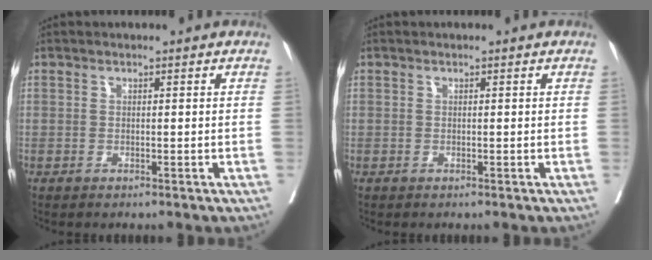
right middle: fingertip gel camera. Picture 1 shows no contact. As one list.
[{"total": 0.0}]